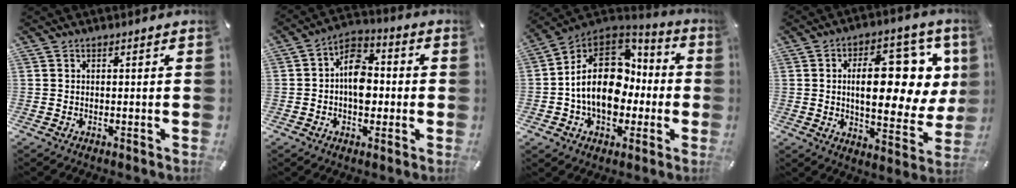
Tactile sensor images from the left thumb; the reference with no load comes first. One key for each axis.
{"total": 9.9, "fx": -1.2, "fy": 6.9, "fz": 6.9, "tx": -0.110, "ty": 0.014, "tz": -0.023}
{"total": 19.3, "fx": -0.7, "fy": 14.2, "fz": 13.0, "tx": -0.243, "ty": 0.009, "tz": -0.007}
{"total": 19.8, "fx": 4.8, "fy": 9.7, "fz": 16.6, "tx": -0.224, "ty": -0.026, "tz": 0.076}